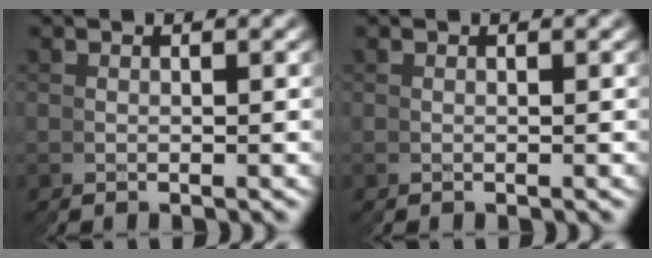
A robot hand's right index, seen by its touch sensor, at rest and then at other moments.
{"total": 0.0}